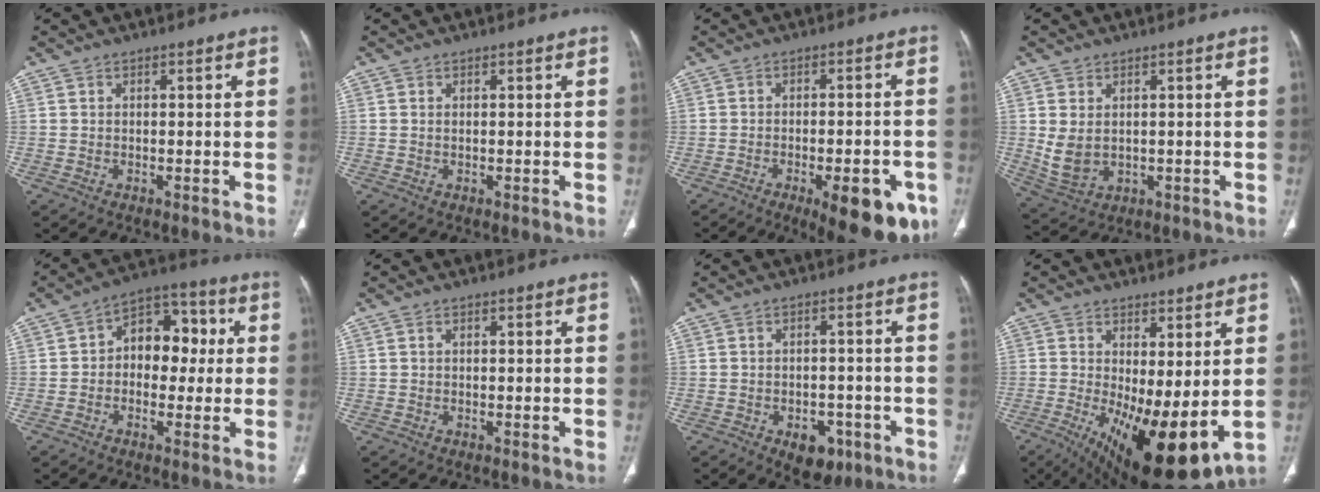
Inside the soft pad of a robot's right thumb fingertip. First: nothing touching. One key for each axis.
{"total": 0.0}
{"total": 14.1, "fx": -6.7, "fy": 5.1, "fz": 11.4, "tx": -0.103, "ty": 0.017, "tz": -0.078}
{"total": 6.1, "fx": 0.6, "fy": 4.4, "fz": 4.2, "tx": -0.083, "ty": -0.008, "tz": 0.031}
{"total": 11.0, "fx": 0.7, "fy": 7.7, "fz": 7.8, "tx": -0.069, "ty": 0.033, "tz": 0.000}
{"total": 0.0}
{"total": 7.2, "fx": -3.5, "fy": 4.5, "fz": 4.3, "tx": -0.033, "ty": 0.016, "tz": -0.040}
{"total": 15.7, "fx": -1.2, "fy": 5.6, "fz": 14.6, "tx": -0.245, "ty": -0.031, "tz": 0.003}